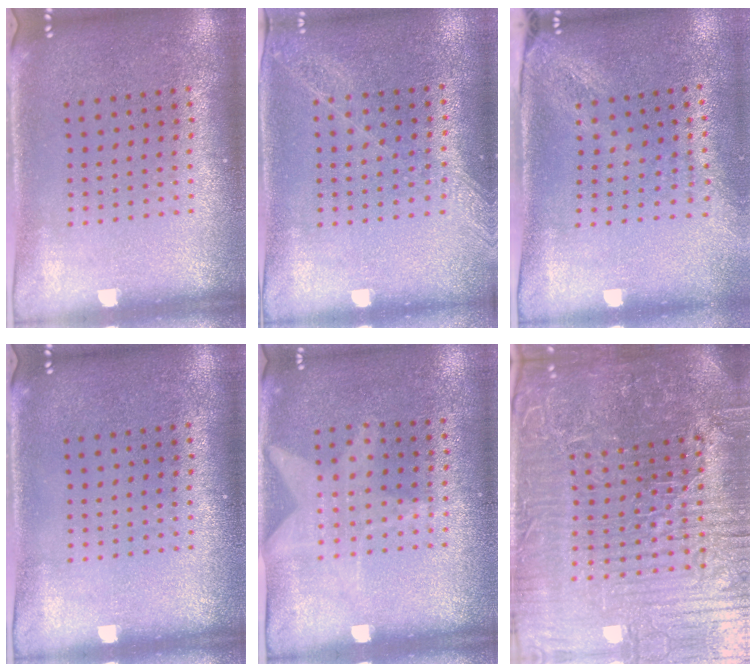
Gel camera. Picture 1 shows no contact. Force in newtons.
{"total": 1.2, "press": 1.2, "slide": 0.2}
{"total": 2.1, "press": 1.7, "slide": 1.3}
{"total": 0.0}
{"total": 1.3, "press": 0.9, "slide": 0.9}
{"total": 7.9, "press": 6.9, "slide": 3.7}